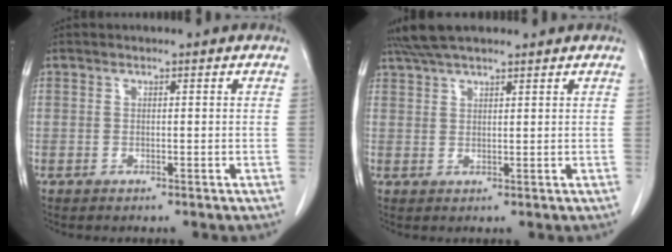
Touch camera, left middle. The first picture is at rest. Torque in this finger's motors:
{"motor_torque": [0.96, -0.96, 0.19, 0.08]}